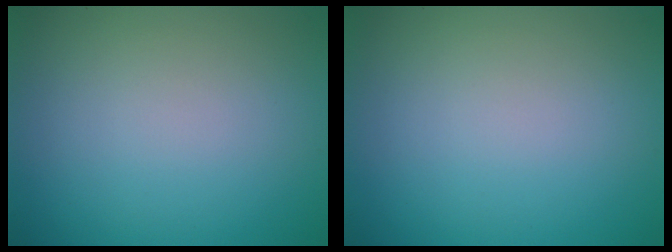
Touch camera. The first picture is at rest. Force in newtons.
{"total": 0.0}